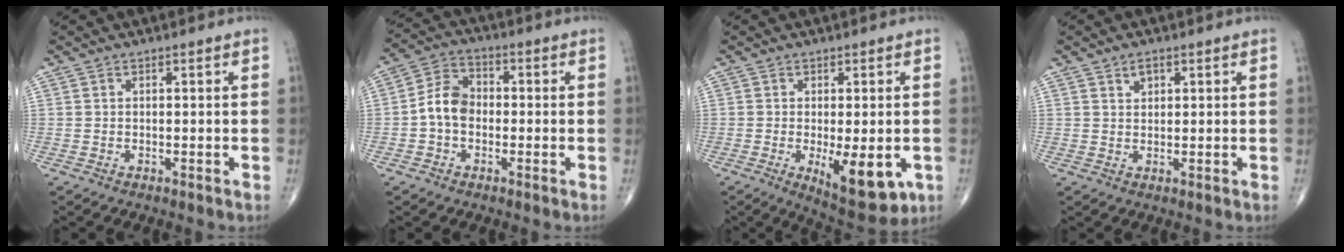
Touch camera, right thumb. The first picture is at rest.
{"total": 7.1, "force": [-1.1, 5.2, 4.6], "torque": [-0.073, 0.026, -0.035]}
{"total": 10.9, "force": [-2.9, 4.2, 9.6], "torque": [-0.128, -0.021, -0.032]}
{"total": 2.0, "force": [1.2, 1.2, 1.1], "torque": [-0.011, -0.007, 0.021]}